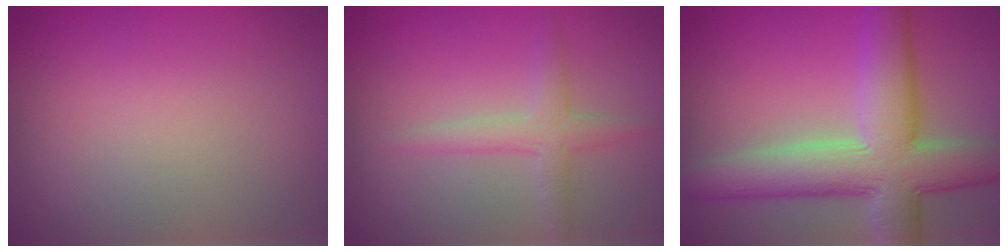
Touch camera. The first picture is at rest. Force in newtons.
{"total": 2.4, "press": 2.4, "slide": 0.0}
{"total": 9.3, "press": 9.3, "slide": 0.7}